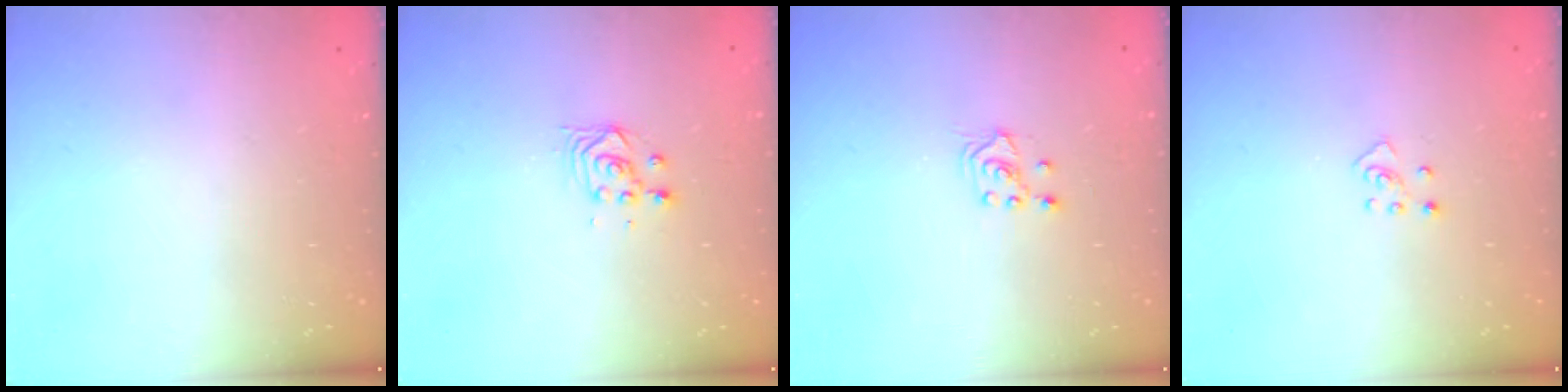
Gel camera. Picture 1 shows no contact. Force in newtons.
{"total": 3.4, "press": 3.4, "slide": 0.2}
{"total": 2.7, "press": 2.5, "slide": 0.9}
{"total": 3.7, "press": 3.7, "slide": 0.3}